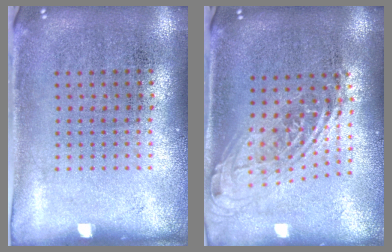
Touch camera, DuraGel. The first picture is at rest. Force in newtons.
{"total": 2.0, "press": 1.5, "slide": 1.2}